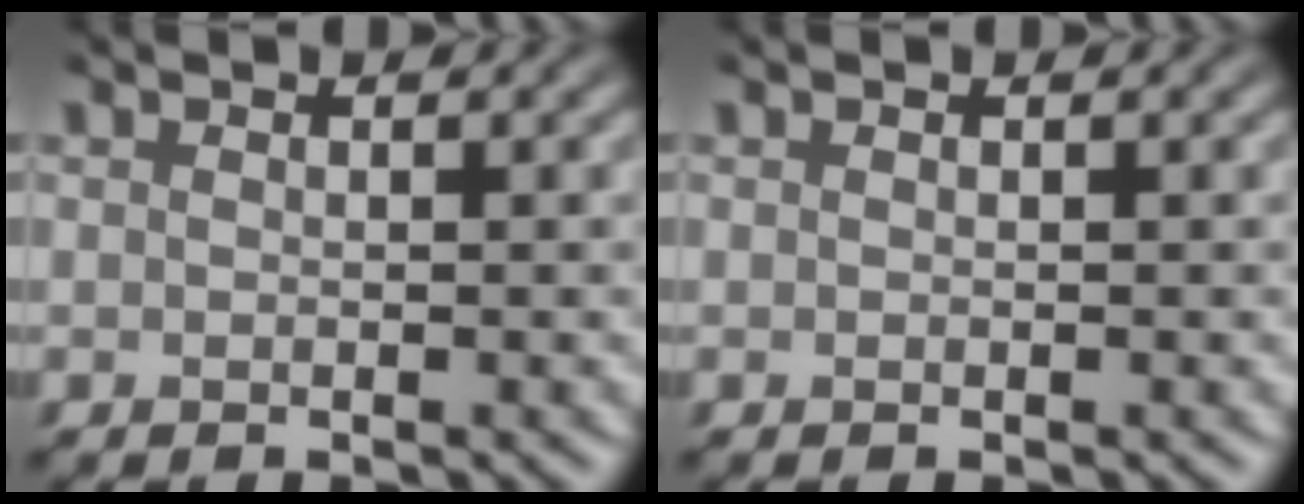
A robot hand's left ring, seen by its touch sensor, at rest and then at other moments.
{"total": 0.0}